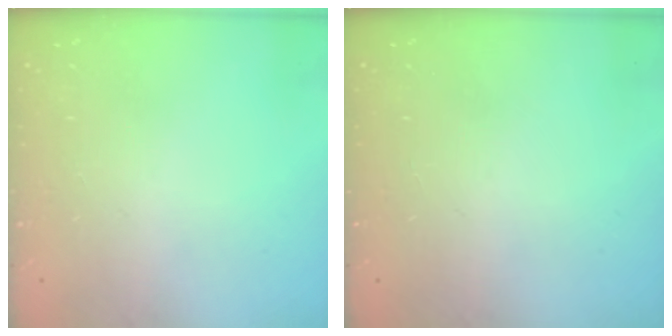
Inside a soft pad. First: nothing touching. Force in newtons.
{"total": 0.0}